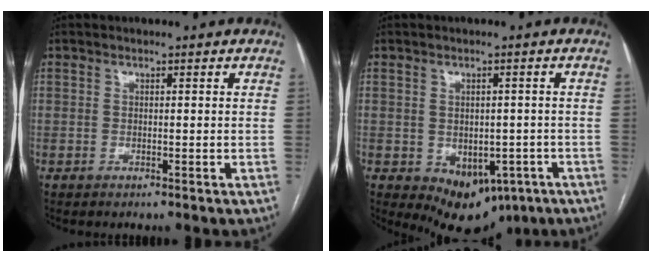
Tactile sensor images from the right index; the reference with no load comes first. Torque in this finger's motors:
{"motor_torque": [1.30, -0.84, 0.47, 0.06]}